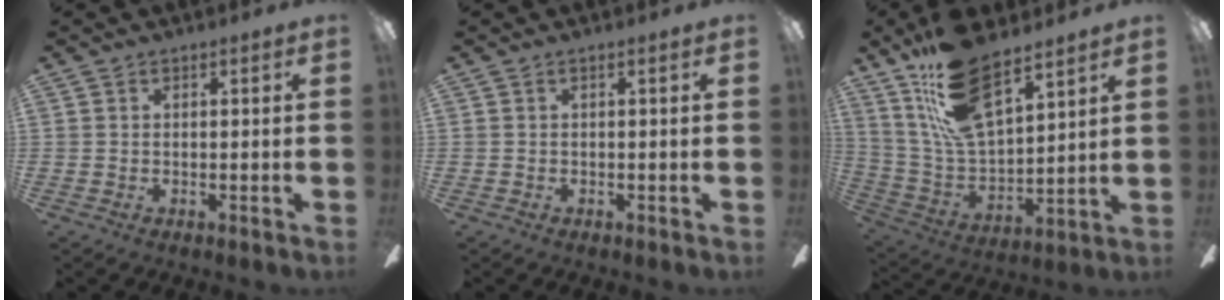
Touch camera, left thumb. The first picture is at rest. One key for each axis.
{"total": 0.0}
{"total": 19.2, "fx": 13.0, "fy": 7.9, "fz": 11.7, "tx": -0.245, "ty": -0.068, "tz": 0.233}